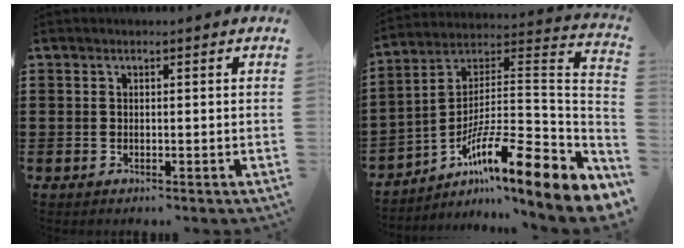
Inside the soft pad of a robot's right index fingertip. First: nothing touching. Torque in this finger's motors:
{"motor_torque": [-0.23, -0.01, 0.32, 0.04]}